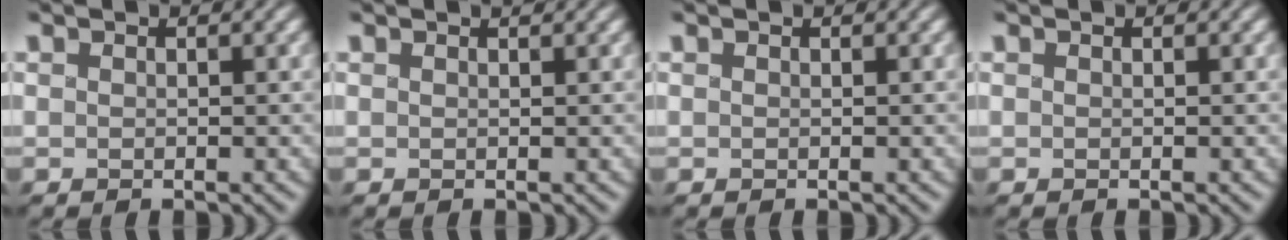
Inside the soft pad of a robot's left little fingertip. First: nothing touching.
{"total": 1.2, "force": [0.9, 0.4, 0.7], "torque": [0.003, 0.007, -0.005]}
{"total": 0.0}
{"total": 0.0}